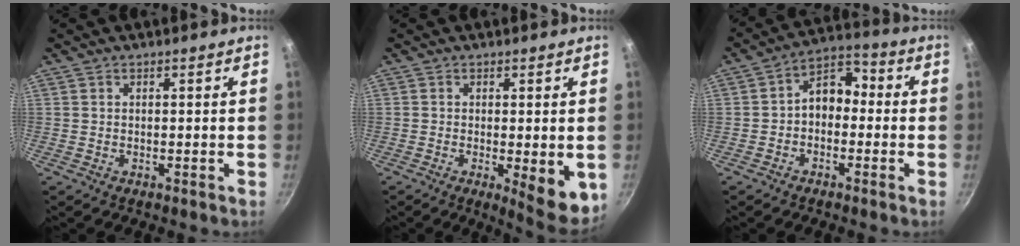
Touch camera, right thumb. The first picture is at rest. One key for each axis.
{"total": 7.9, "fx": -1.3, "fy": 2.4, "fz": 7.4, "tx": -0.086, "ty": -0.010, "tz": -0.010}
{"total": 7.8, "fx": -0.9, "fy": 5.7, "fz": 5.2, "tx": -0.048, "ty": 0.040, "tz": -0.032}